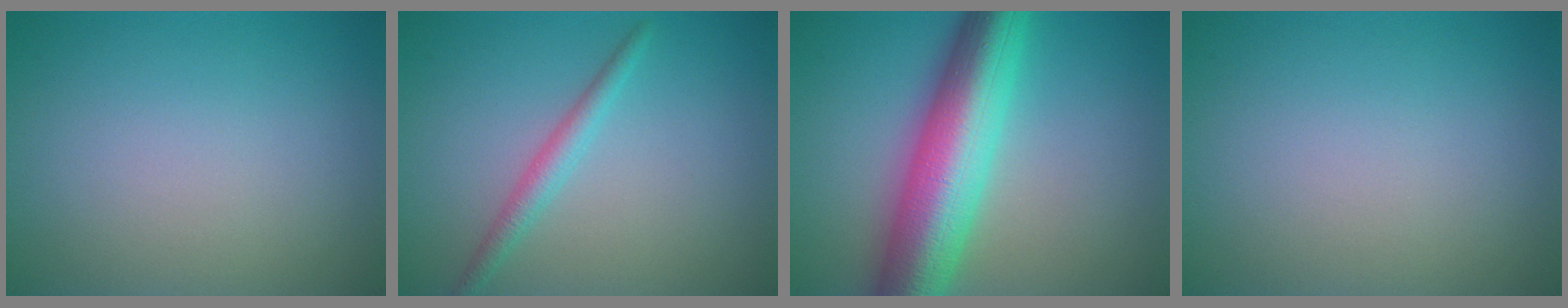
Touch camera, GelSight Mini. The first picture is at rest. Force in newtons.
{"total": 2.0, "press": 2.0, "slide": 0.0}
{"total": 10.7, "press": 10.7, "slide": 0.1}
{"total": 0.0}